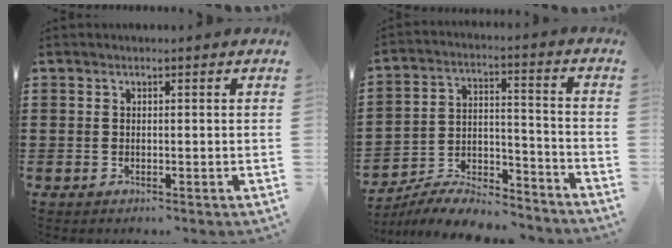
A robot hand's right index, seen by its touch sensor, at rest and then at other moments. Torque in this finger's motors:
{"motor_torque": [0.64, -0.37, 0.43, 0.10]}